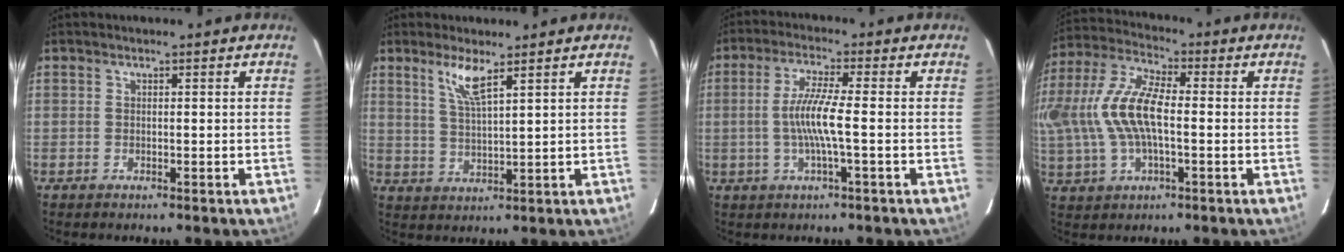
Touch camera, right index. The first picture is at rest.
{"total": 5.2, "force": [3.4, 0.5, 3.9], "torque": [-0.080, -0.004, 0.069]}
{"total": 6.9, "force": [-1.2, -0.2, 6.8], "torque": [-0.138, -0.001, -0.021]}
{"total": 15.8, "force": [-0.5, 6.9, 14.2], "torque": [-0.300, 0.011, -0.012]}